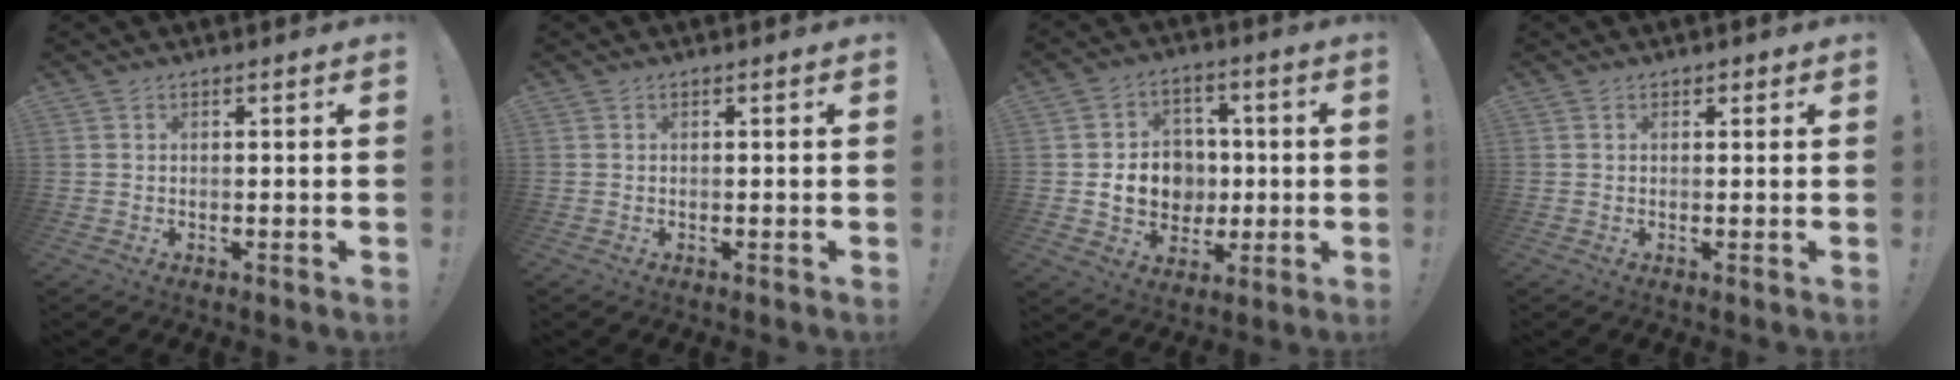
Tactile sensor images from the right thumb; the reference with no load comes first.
{"total": 0.0}
{"total": 11.7, "force": [-1.1, 10.3, 5.4], "torque": [-0.078, 0.012, -0.010]}
{"total": 0.8, "force": [0.5, 0.6, 0.1], "torque": [0.005, -0.003, 0.008]}